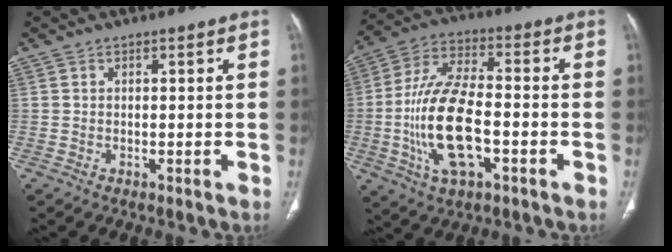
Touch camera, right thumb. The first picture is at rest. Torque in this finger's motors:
{"motor_torque": [4.02, 0.99, 2.14, -0.51, 0.74]}